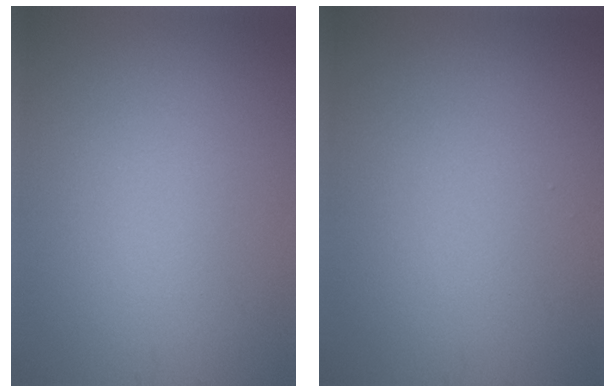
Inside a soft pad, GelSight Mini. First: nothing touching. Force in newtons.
{"total": 0.0}